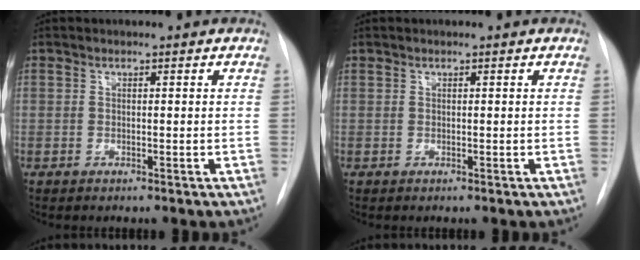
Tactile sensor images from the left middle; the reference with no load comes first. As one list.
[{"total": 0.0}]